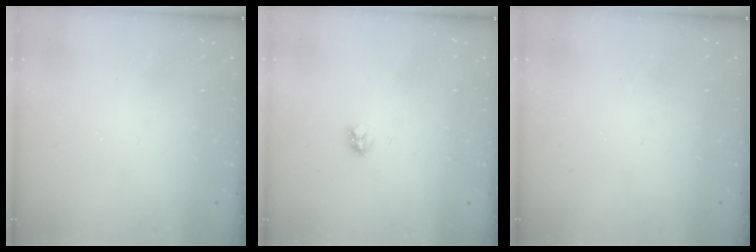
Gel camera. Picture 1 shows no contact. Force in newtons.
{"total": 3.0, "press": 3.0, "slide": 0.4}
{"total": 0.0}